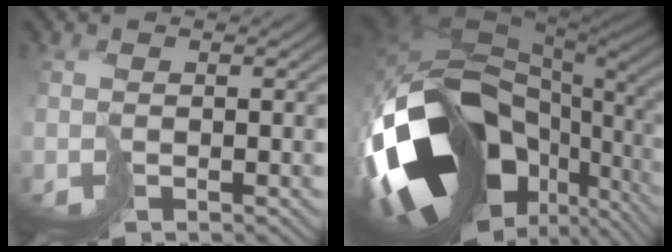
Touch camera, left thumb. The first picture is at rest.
{"total": 19.1, "force": [-5.8, 11.9, 13.8], "torque": [-0.307, -0.049, -0.060]}